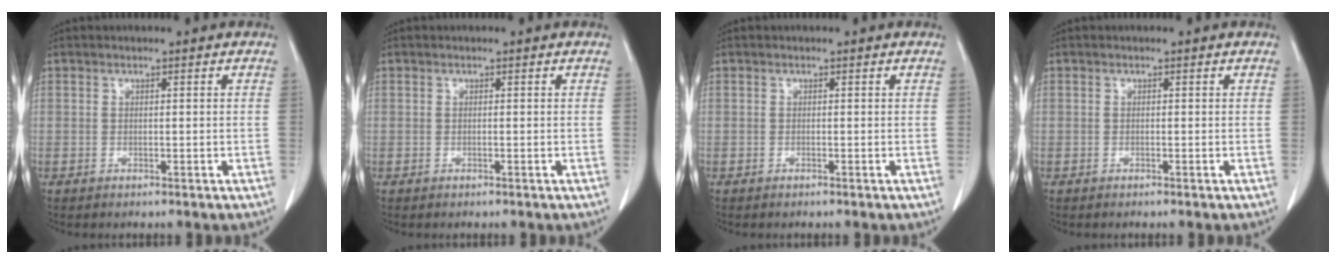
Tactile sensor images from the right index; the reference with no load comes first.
{"total": 0.0}
{"total": 0.0}
{"total": 0.0}